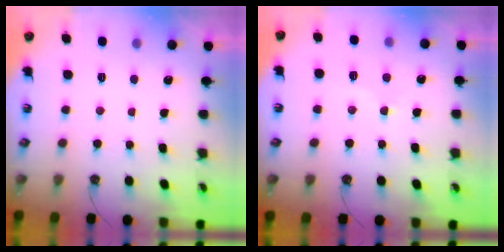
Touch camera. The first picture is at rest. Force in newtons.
{"total": 3.0, "press": 2.9, "slide": 0.7}